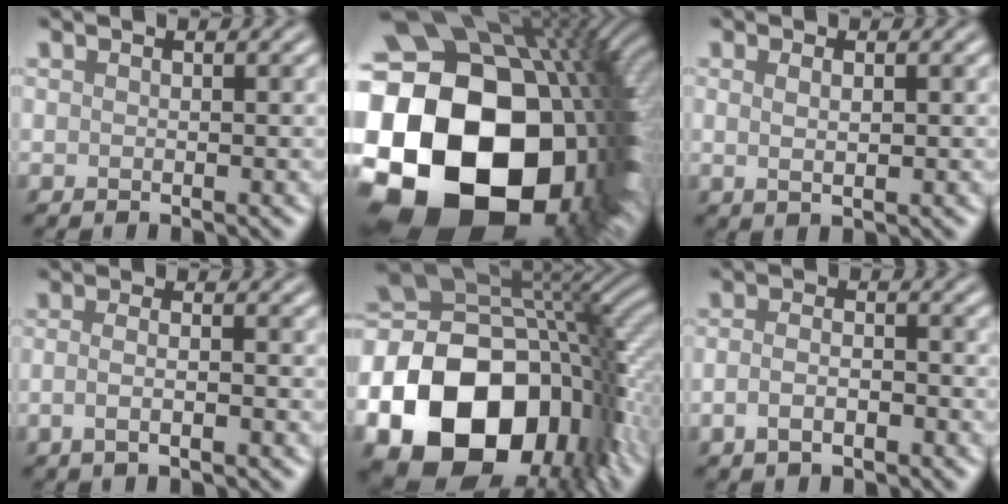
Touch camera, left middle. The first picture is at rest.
{"total": 24.0, "force": [-3.2, 18.4, 15.2], "torque": [-0.313, -0.071, -0.043]}
{"total": 1.2, "force": [0.3, 0.4, 1.1], "torque": [-0.022, -0.001, 0.007]}
{"total": 2.7, "force": [-0.6, 1.2, 2.4], "torque": [-0.025, -0.002, -0.021]}
{"total": 20.1, "force": [-7.0, 13.4, 13.2], "torque": [-0.279, -0.045, -0.095]}
{"total": 2.5, "force": [-1.1, 1.2, 1.8], "torque": [-0.038, -0.001, -0.025]}